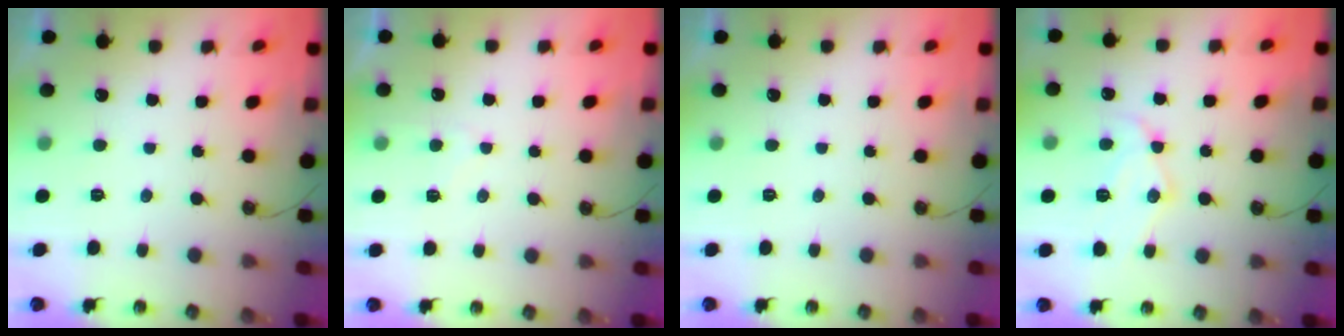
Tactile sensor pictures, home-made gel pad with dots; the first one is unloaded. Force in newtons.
{"total": 4.4, "press": 4.4, "slide": 0.6}
{"total": 0.0}
{"total": 12.4, "press": 12.3, "slide": 1.0}